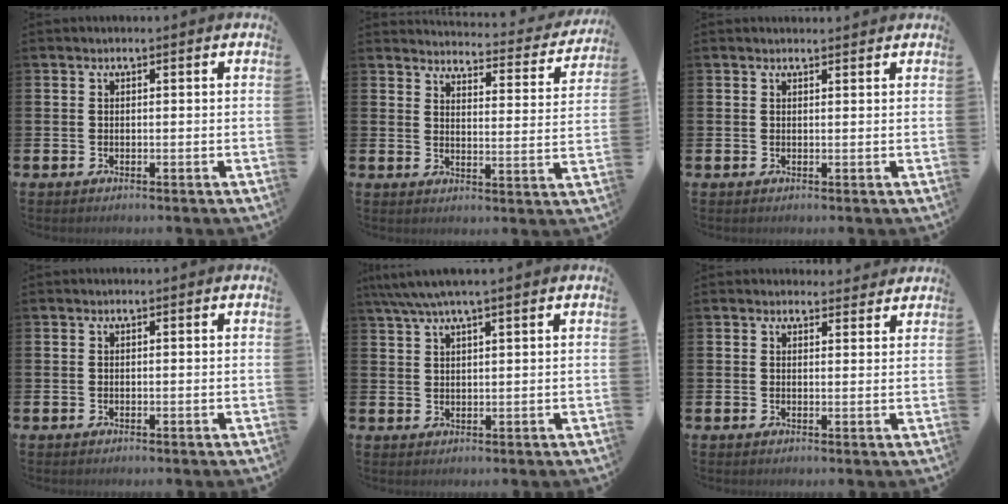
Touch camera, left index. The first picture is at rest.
{"total": 3.5, "force": [3.4, 0.6, 0.7], "torque": [-0.021, -0.034, 0.051]}
{"total": 0.9, "force": [0.9, 0.2, 0.1], "torque": [0.005, -0.002, 0.015]}
{"total": 0.0}
{"total": 3.9, "force": [3.2, 0.2, 2.3], "torque": [-0.057, -0.001, 0.060]}
{"total": 2.3, "force": [2.2, 0.6, -0.1], "torque": [0.012, -0.012, 0.037]}